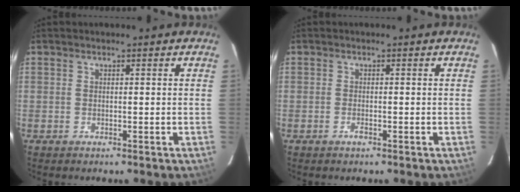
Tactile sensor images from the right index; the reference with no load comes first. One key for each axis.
{"total": 1.0, "fx": -0.6, "fy": 0.4, "fz": 0.7, "tx": -0.012, "ty": 0.000, "tz": -0.012}